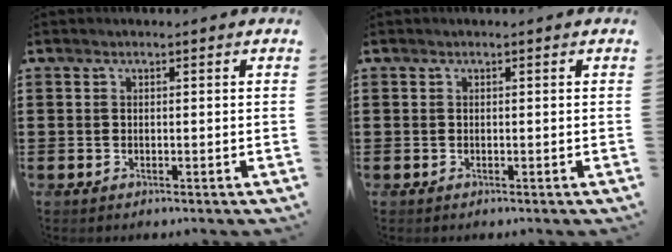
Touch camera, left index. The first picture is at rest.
{"total": 0.0}